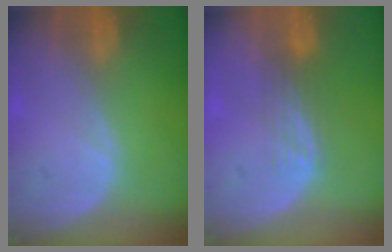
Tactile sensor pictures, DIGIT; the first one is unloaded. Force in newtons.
{"total": 2.9, "press": 2.8, "slide": 1.0}